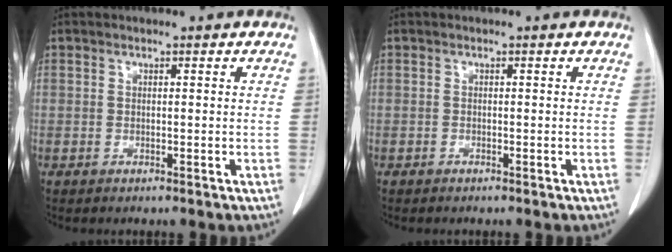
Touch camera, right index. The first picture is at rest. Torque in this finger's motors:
{"motor_torque": [-0.15, -0.01, -0.02, -0.02]}